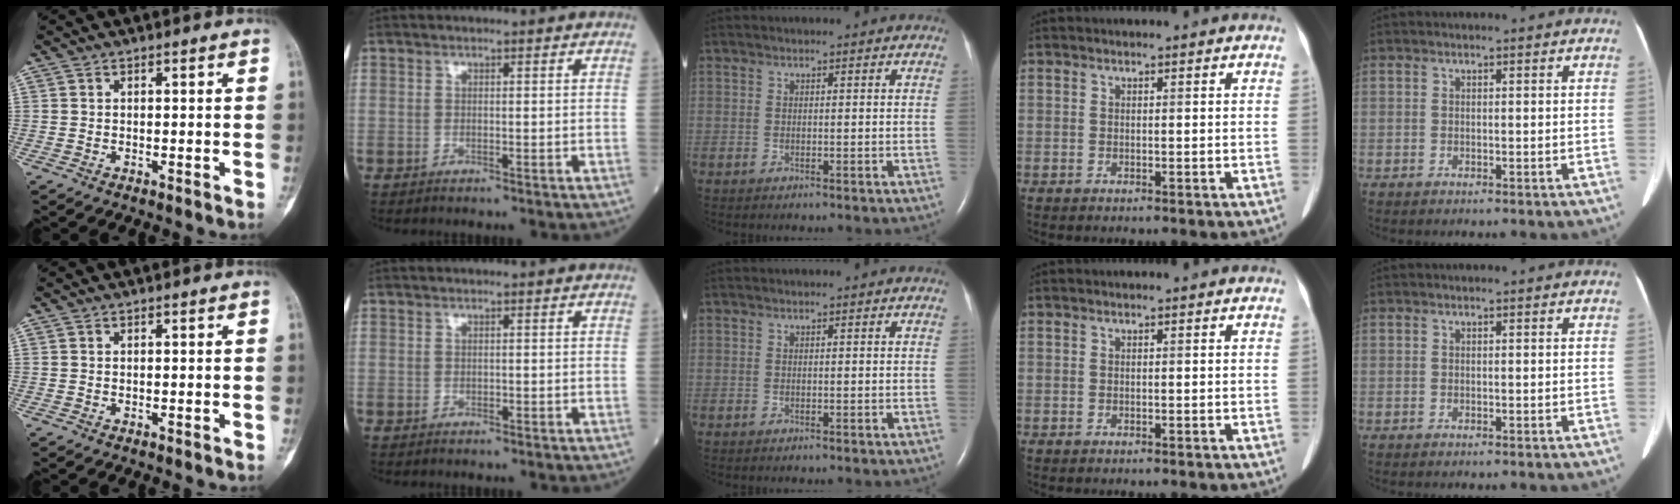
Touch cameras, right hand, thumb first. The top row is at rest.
{}